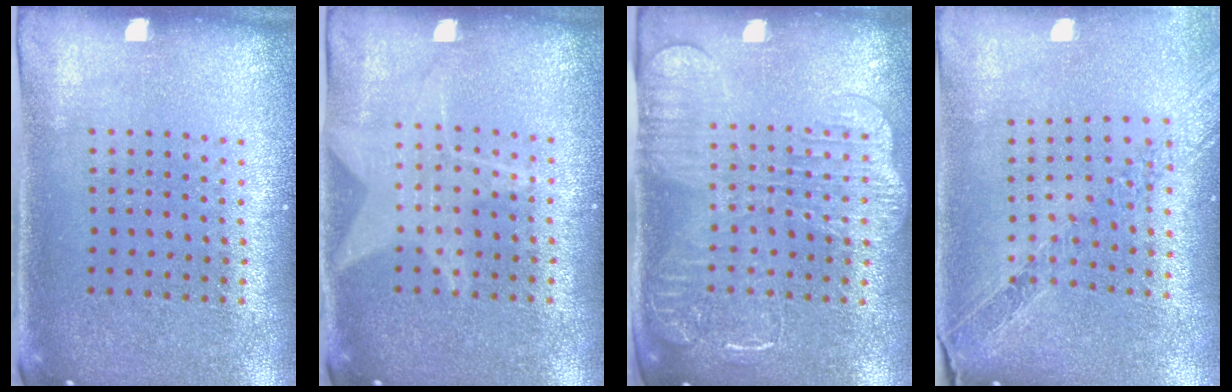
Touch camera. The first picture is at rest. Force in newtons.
{"total": 1.9, "press": 1.9, "slide": 0.2}
{"total": 2.2, "press": 2.0, "slide": 0.9}
{"total": 1.1, "press": 1.1, "slide": 0.0}